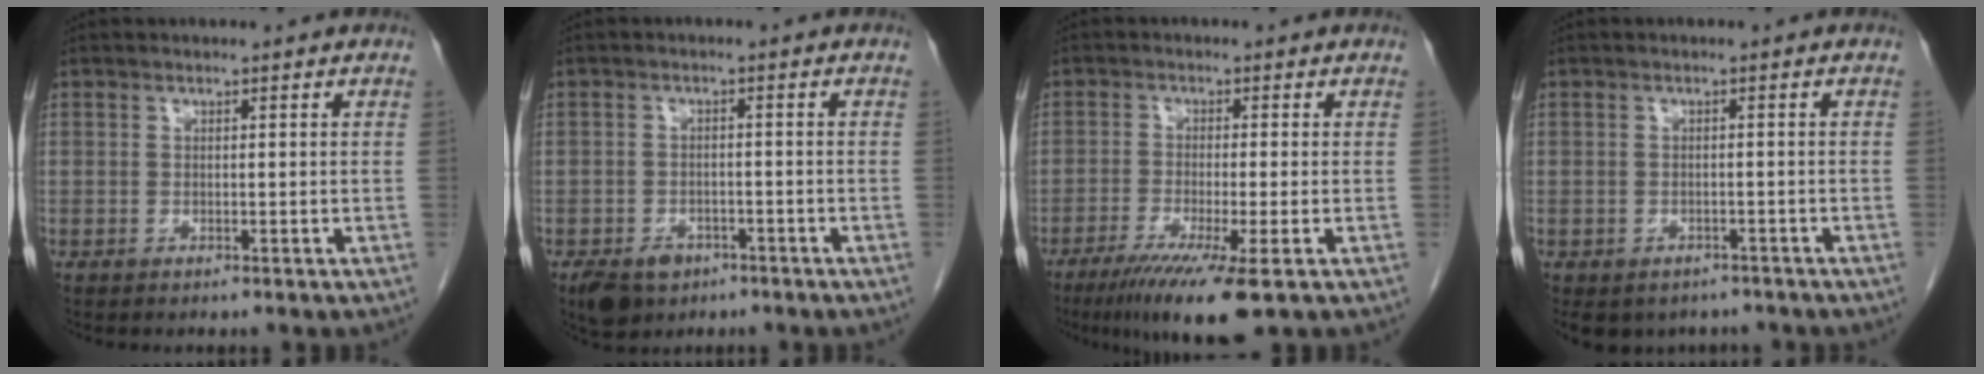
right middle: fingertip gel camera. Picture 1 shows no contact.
{"total": 5.4, "force": [-3.5, 3.5, 2.2], "torque": [-0.038, -0.001, -0.049]}
{"total": 9.5, "force": [-5.7, 0.0, 7.6], "torque": [-0.127, -0.028, -0.093]}
{"total": 7.1, "force": [-5.6, 4.2, 1.4], "torque": [-0.017, 0.004, -0.067]}